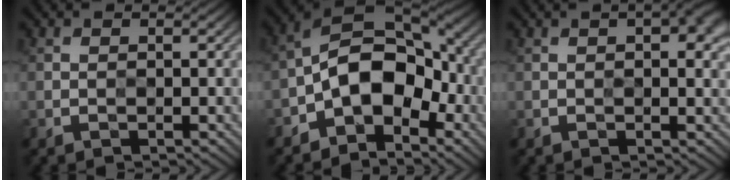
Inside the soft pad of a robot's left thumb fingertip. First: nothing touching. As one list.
[{"total": 11.3, "force": [-3.6, 6.9, 8.2], "torque": [-0.131, 0.004, -0.083]}, {"total": 3.4, "force": [1.0, 1.1, 3.0], "torque": [-0.038, 0.009, 0.010]}]